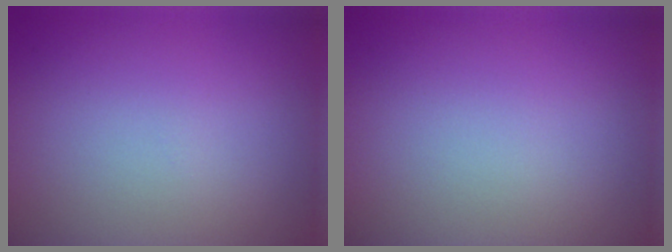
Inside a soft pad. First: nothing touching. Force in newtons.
{"total": 0.0}